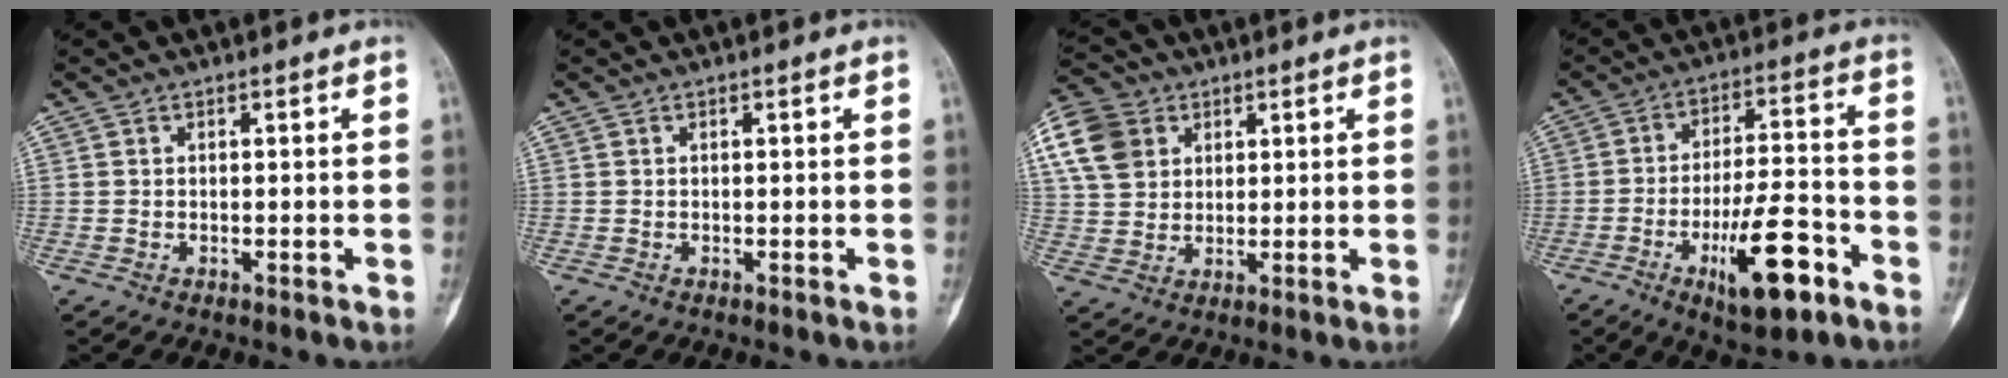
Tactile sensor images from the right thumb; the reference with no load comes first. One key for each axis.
{"total": 0.0}
{"total": 11.9, "fx": 4.4, "fy": 9.3, "fz": 6.0, "tx": -0.110, "ty": 0.007, "tz": 0.080}
{"total": 14.6, "fx": -6.9, "fy": 4.9, "fz": 11.9, "tx": -0.191, "ty": 0.037, "tz": -0.103}